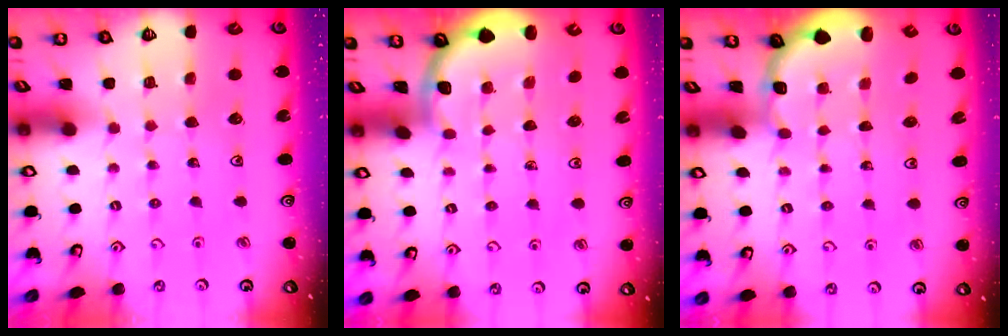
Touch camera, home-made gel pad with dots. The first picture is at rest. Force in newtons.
{"total": 1.8, "press": 1.8, "slide": 0.0}
{"total": 2.0, "press": 1.8, "slide": 0.7}